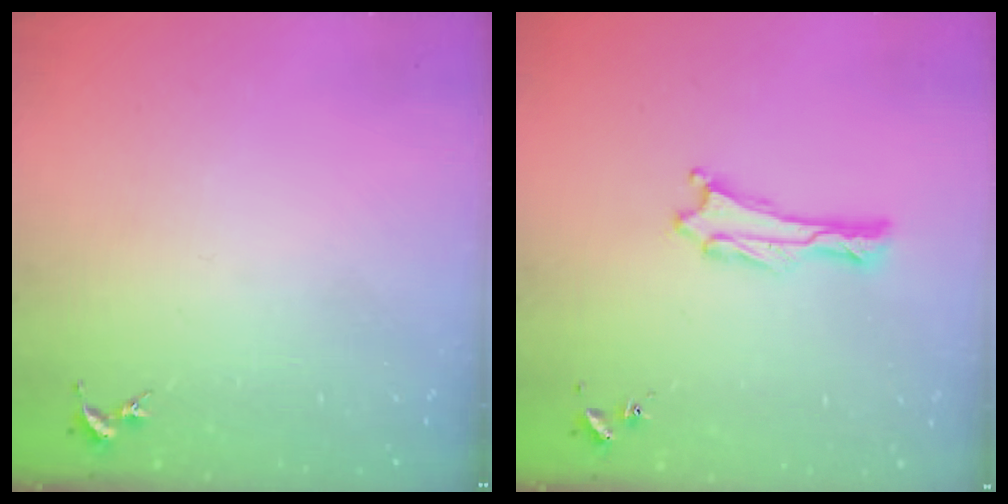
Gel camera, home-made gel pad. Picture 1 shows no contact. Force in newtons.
{"total": 0.6, "press": 0.5, "slide": 0.1}